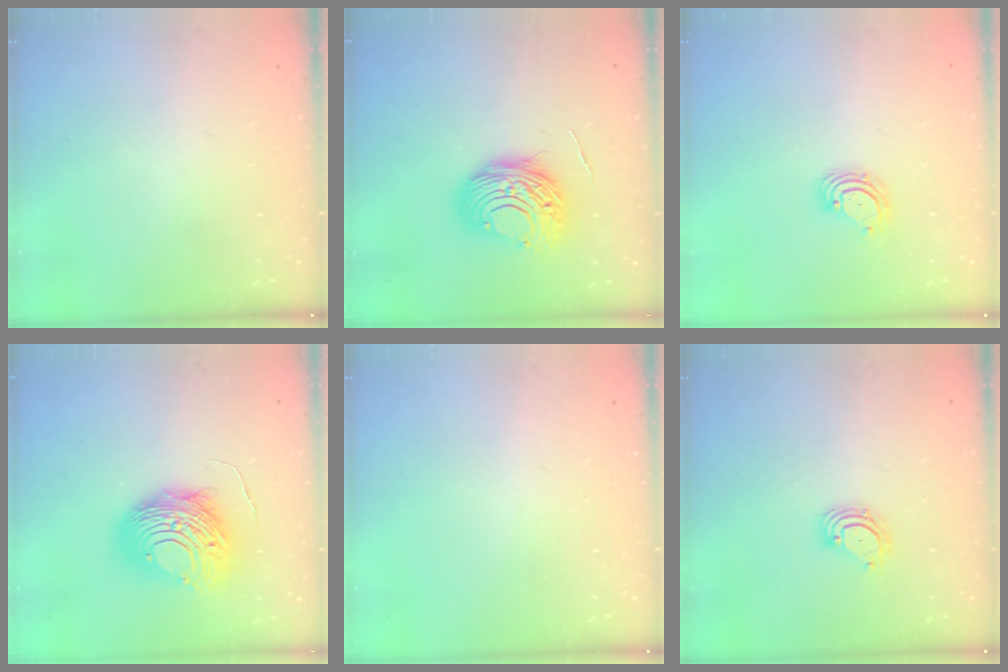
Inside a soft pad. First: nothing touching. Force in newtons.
{"total": 12.0, "press": 12.0, "slide": 0.9}
{"total": 4.0, "press": 4.0, "slide": 0.5}
{"total": 13.6, "press": 13.5, "slide": 1.3}
{"total": 0.0}
{"total": 3.2, "press": 3.2, "slide": 0.3}